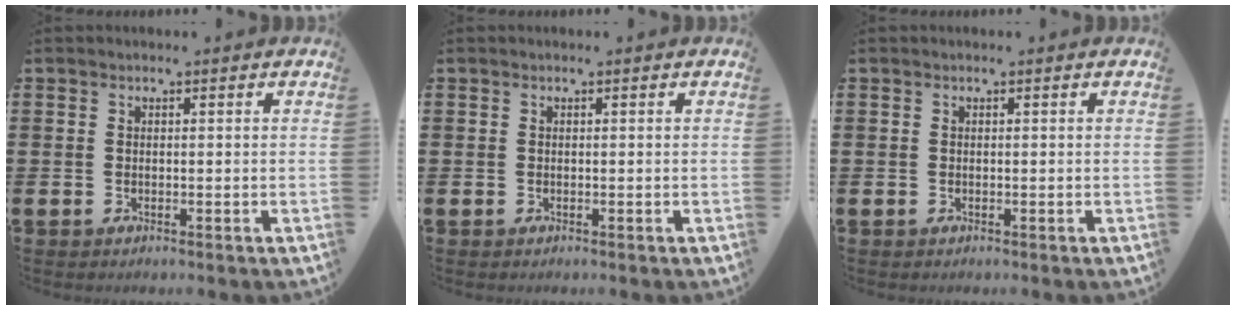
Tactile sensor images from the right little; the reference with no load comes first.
{"total": 0.0}
{"total": 0.0}